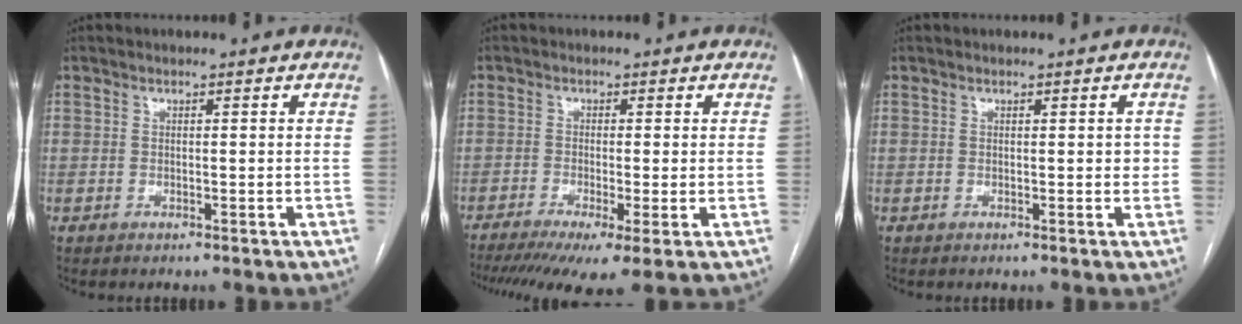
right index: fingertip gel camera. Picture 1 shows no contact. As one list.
[{"total": 10.0, "force": [-6.1, 1.3, 7.7], "torque": [-0.125, -0.015, -0.099]}, {"total": 1.3, "force": [0.3, 0.7, 1.0], "torque": [-0.011, 0.001, 0.004]}]